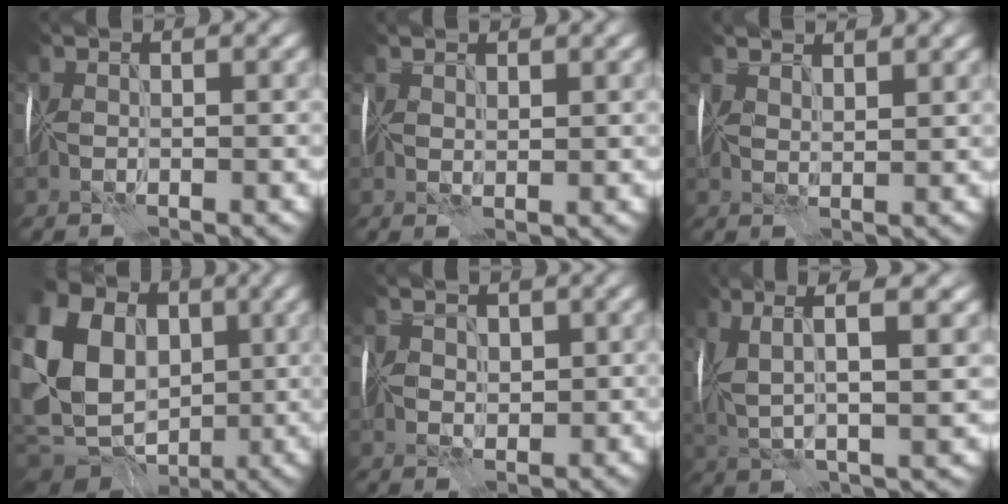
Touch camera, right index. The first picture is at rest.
{"total": 1.5, "force": [1.3, 0.4, 0.6], "torque": [-0.014, 0.005, 0.022]}
{"total": 3.5, "force": [3.1, 0.9, 1.3], "torque": [-0.026, 0.003, 0.052]}
{"total": 17.7, "force": [0.1, 14.7, 9.9], "torque": [-0.226, 0.012, -0.022]}
{"total": 2.1, "force": [0.6, 1.7, 1.1], "torque": [-0.022, 0.002, 0.005]}
{"total": 7.4, "force": [2.6, 1.3, 6.8], "torque": [-0.141, 0.017, 0.050]}